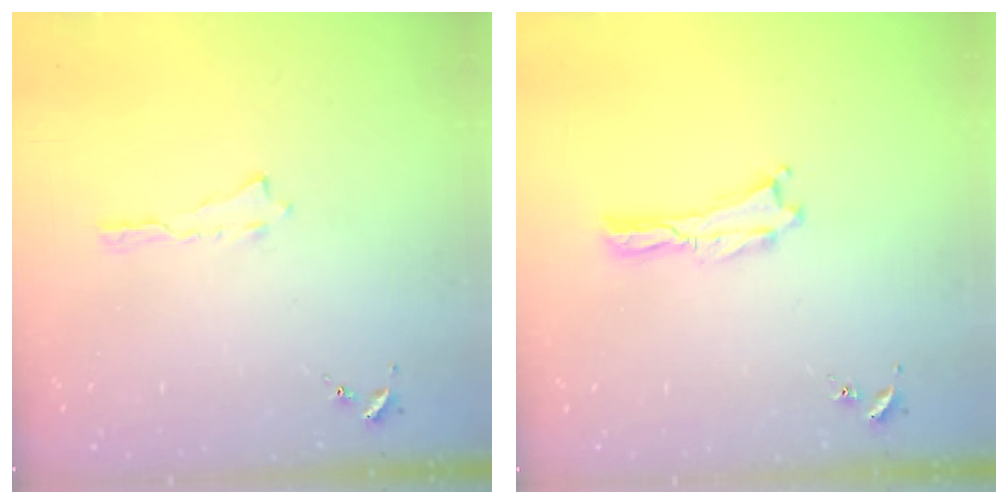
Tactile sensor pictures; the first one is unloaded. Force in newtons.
{"total": 0.0}